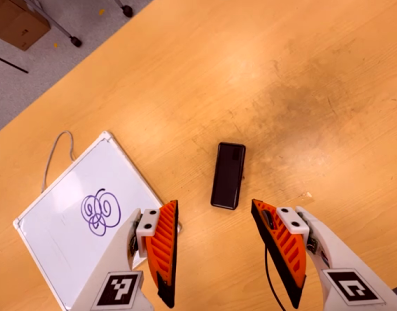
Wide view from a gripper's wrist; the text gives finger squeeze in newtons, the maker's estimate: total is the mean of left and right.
{"total": 0.0}